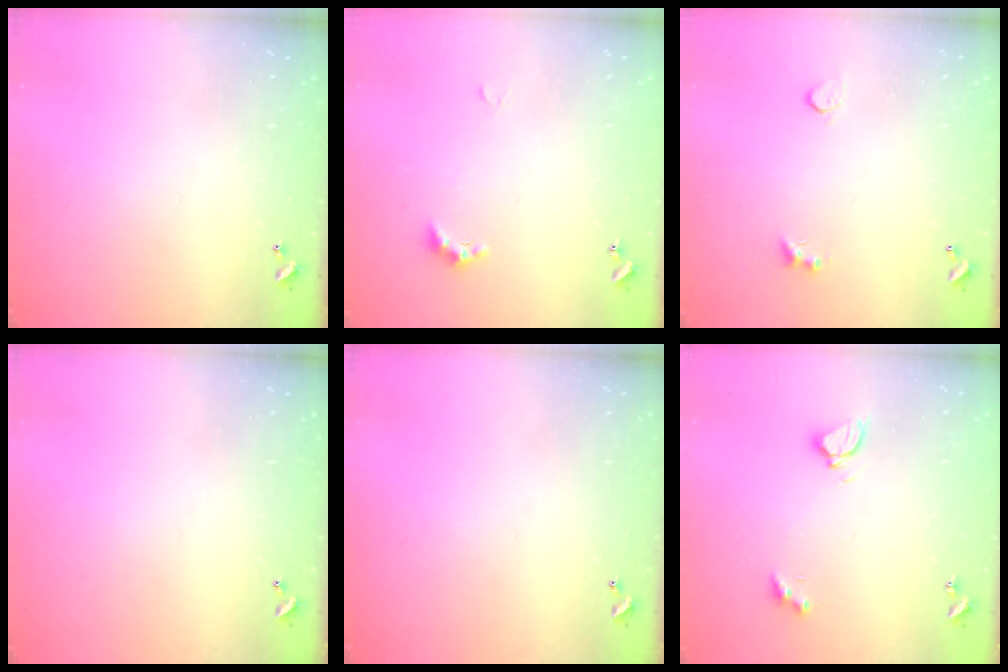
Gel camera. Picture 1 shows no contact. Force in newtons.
{"total": 2.4, "press": 2.3, "slide": 0.6}
{"total": 2.8, "press": 2.7, "slide": 0.8}
{"total": 0.0}
{"total": 0.0}
{"total": 3.3, "press": 3.3, "slide": 0.5}